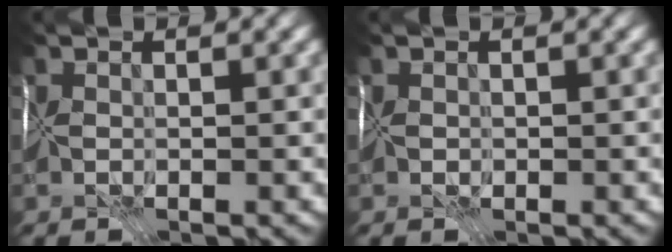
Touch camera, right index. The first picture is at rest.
{"total": 0.6, "force": [-0.1, 0.5, 0.3], "torque": [-0.004, -0.003, 0.001]}